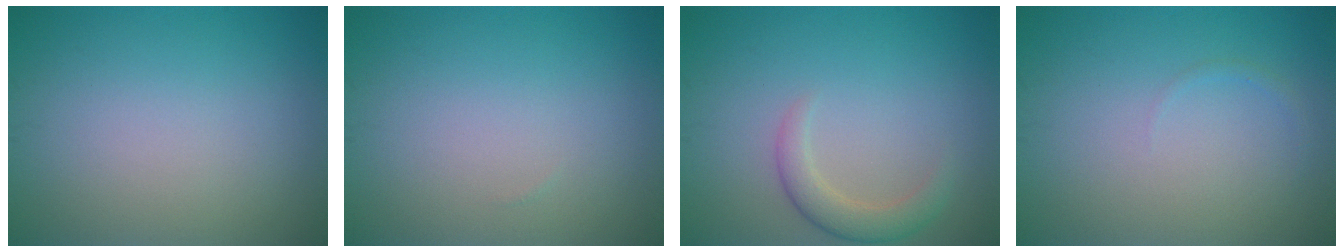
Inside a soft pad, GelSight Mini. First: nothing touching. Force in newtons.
{"total": 0.0}
{"total": 2.5, "press": 2.5, "slide": 0.2}
{"total": 0.5, "press": 0.5, "slide": 0.1}